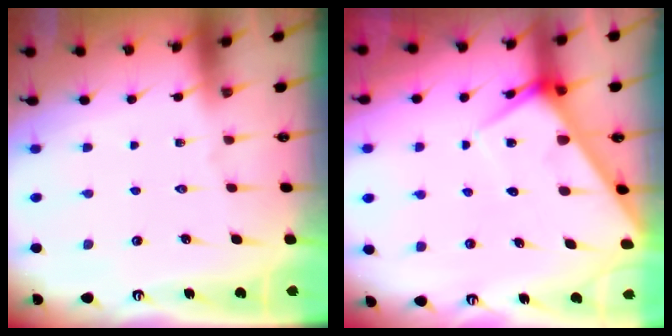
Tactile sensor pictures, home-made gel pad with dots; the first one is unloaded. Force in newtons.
{"total": 5.7, "press": 5.6, "slide": 0.6}